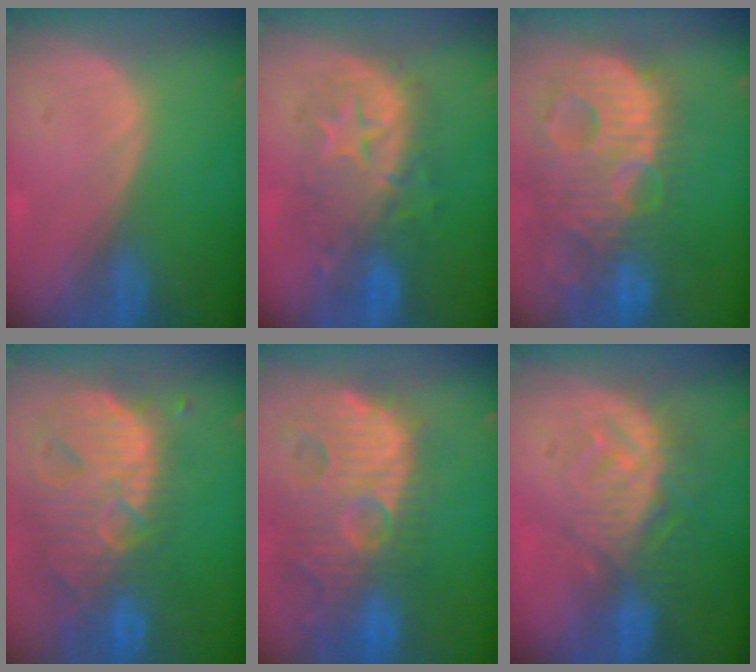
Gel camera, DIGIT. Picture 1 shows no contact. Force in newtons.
{"total": 9.0, "press": 9.0, "slide": 0.3}
{"total": 14.1, "press": 12.2, "slide": 7.0}
{"total": 13.9, "press": 11.7, "slide": 7.5}
{"total": 14.6, "press": 12.5, "slide": 7.5}
{"total": 9.3, "press": 8.1, "slide": 4.6}